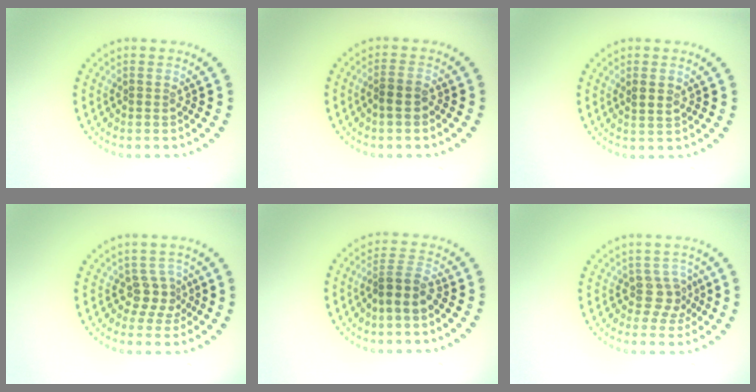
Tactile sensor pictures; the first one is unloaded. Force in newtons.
{"total": 1.4, "press": 1.2, "slide": 0.6}
{"total": 1.2, "press": 1.1, "slide": 0.4}
{"total": 2.2, "press": 1.5, "slide": 1.6}
{"total": 2.7, "press": 2.2, "slide": 1.6}
{"total": 2.3, "press": 1.6, "slide": 1.6}